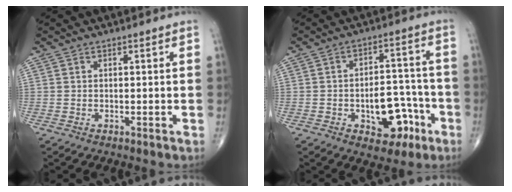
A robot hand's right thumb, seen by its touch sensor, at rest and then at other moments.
{"total": 11.1, "force": [-4.4, 6.6, 7.7], "torque": [-0.074, 0.043, -0.054]}